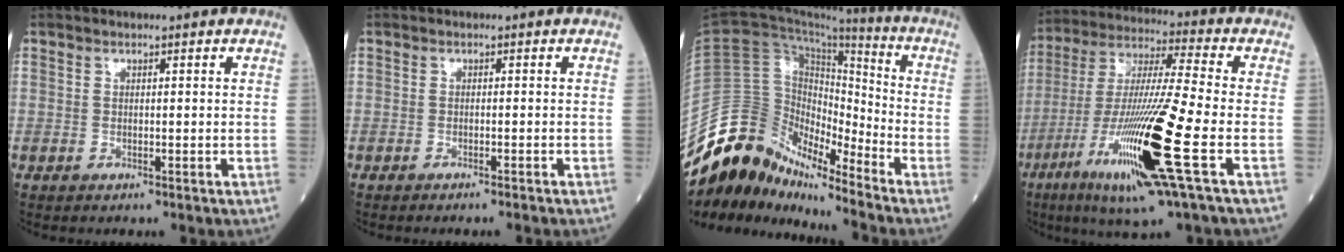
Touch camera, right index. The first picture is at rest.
{"total": 2.4, "force": [-2.1, -0.3, 1.1], "torque": [-0.016, 0.001, -0.026]}
{"total": 13.5, "force": [-12.3, 4.9, 2.3], "torque": [-0.028, 0.085, -0.228]}
{"total": 19.7, "force": [-7.2, -0.1, 18.3], "torque": [-0.373, -0.034, -0.135]}